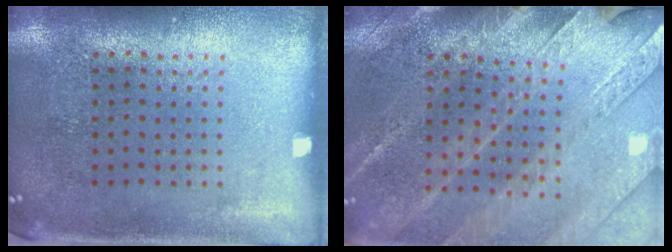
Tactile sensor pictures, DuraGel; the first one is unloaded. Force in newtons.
{"total": 2.9, "press": 2.8, "slide": 0.4}